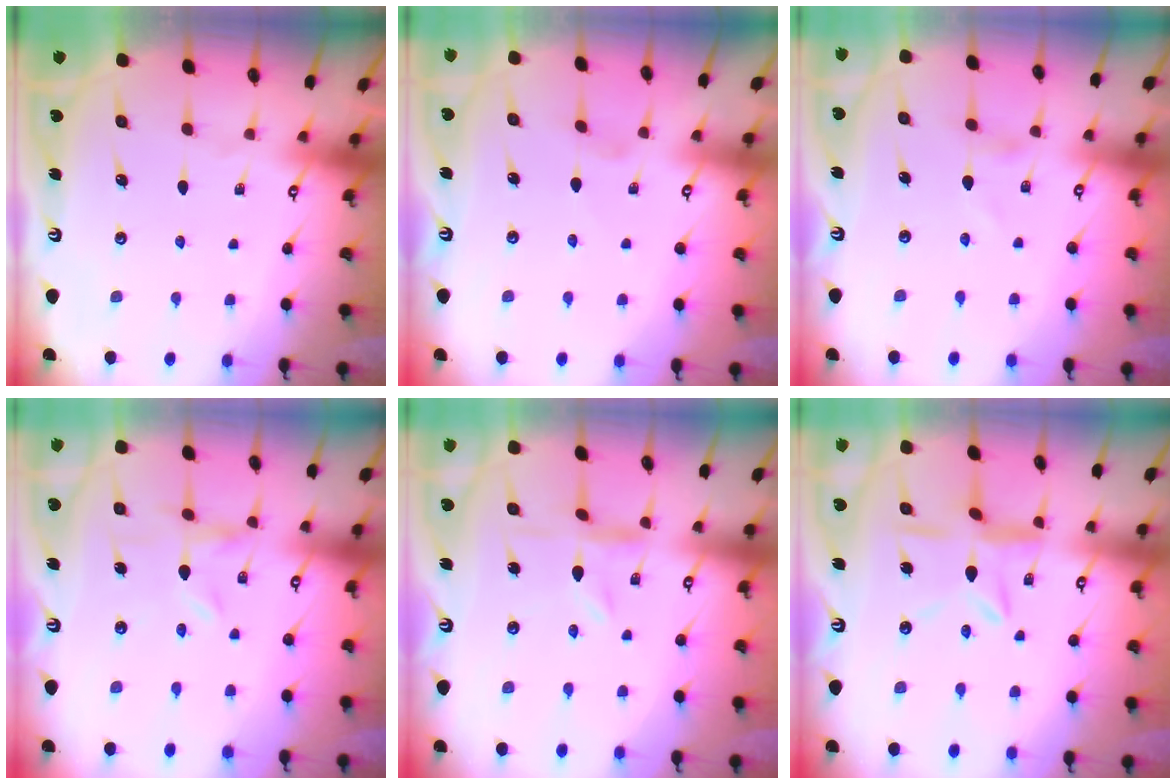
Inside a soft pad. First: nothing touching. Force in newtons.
{"total": 0.0}
{"total": 0.0}
{"total": 0.5, "press": 0.5, "slide": 0.0}
{"total": 0.5, "press": 0.4, "slide": 0.3}
{"total": 7.1, "press": 7.1, "slide": 0.6}